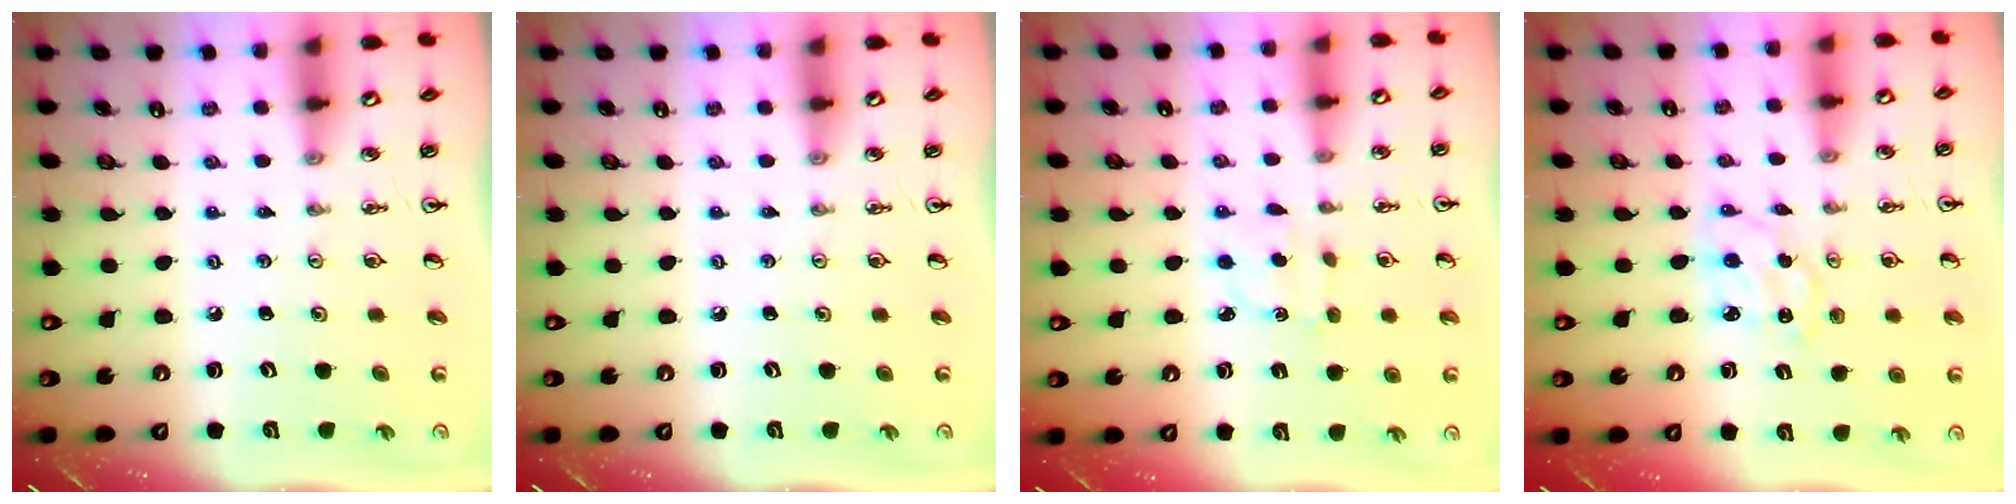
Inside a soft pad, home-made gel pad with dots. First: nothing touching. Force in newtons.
{"total": 0.0}
{"total": 3.0, "press": 3.0, "slide": 0.5}
{"total": 2.5, "press": 2.5, "slide": 0.3}